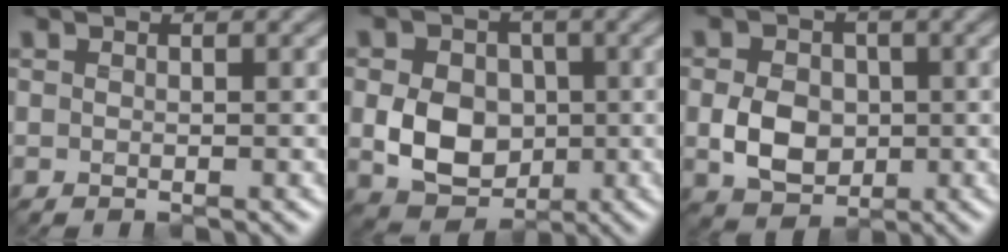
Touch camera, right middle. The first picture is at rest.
{"total": 6.4, "force": [-0.5, 5.1, 3.8], "torque": [-0.074, -0.007, -0.012]}
{"total": 4.4, "force": [-0.6, 3.5, 2.6], "torque": [-0.051, -0.004, -0.012]}